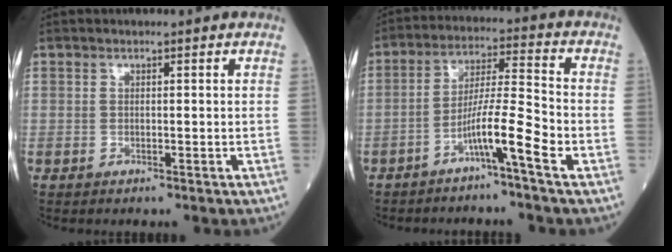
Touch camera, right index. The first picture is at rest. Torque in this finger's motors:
{"motor_torque": [0.04, -0.13, 0.16, 0.04]}